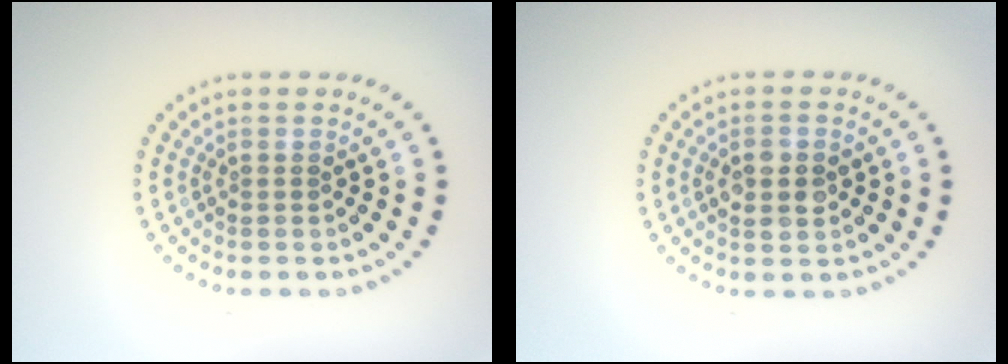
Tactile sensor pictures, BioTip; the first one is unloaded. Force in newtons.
{"total": 2.8, "press": 2.8, "slide": 0.2}